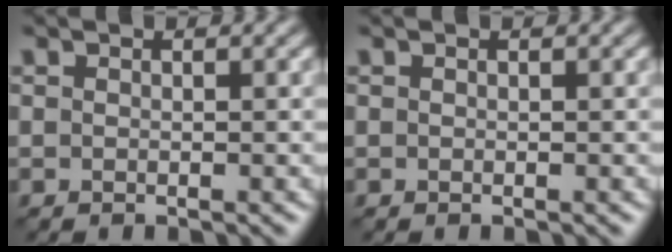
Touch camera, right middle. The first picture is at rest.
{"total": 0.0}